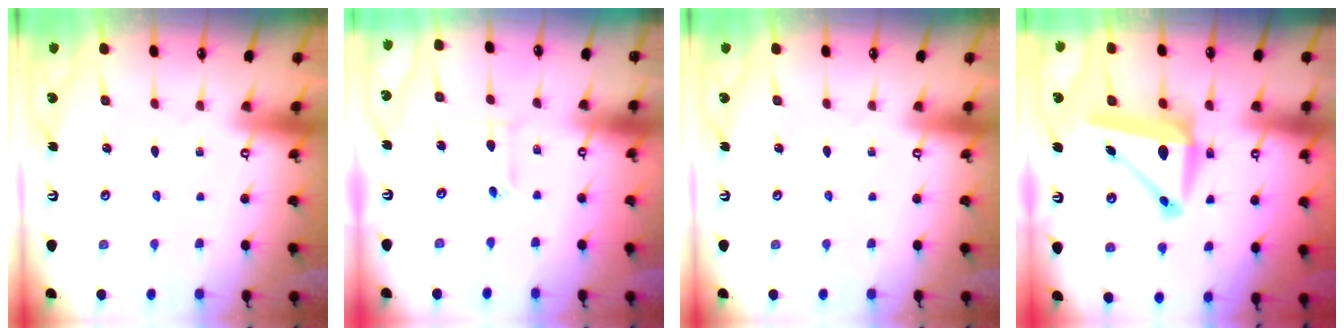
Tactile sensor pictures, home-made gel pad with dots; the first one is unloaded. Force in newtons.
{"total": 3.6, "press": 3.6, "slide": 0.3}
{"total": 0.0}
{"total": 10.4, "press": 10.2, "slide": 2.1}